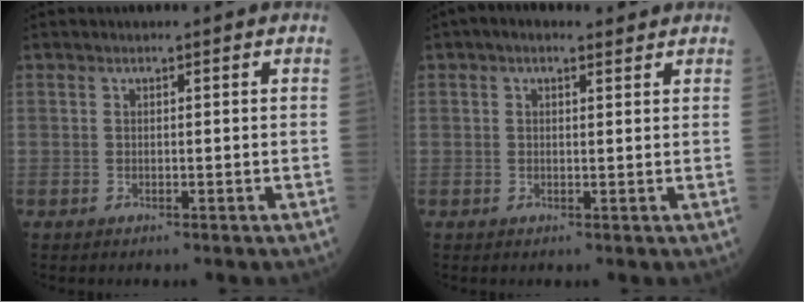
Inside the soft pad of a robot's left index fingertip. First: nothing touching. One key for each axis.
{"total": 3.2, "fx": 2.2, "fy": 1.5, "fz": 1.9, "tx": -0.042, "ty": 0.022, "tz": 0.036}